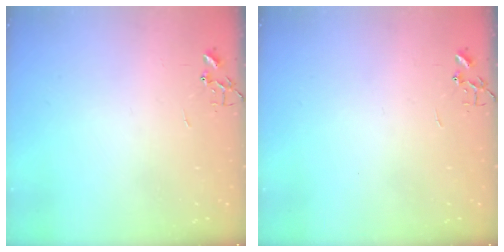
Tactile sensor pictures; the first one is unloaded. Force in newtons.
{"total": 0.0}